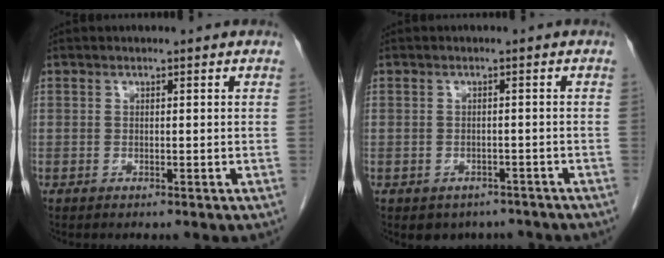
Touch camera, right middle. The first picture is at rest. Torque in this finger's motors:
{"motor_torque": [0.03, -0.02, 0.00, 0.01]}